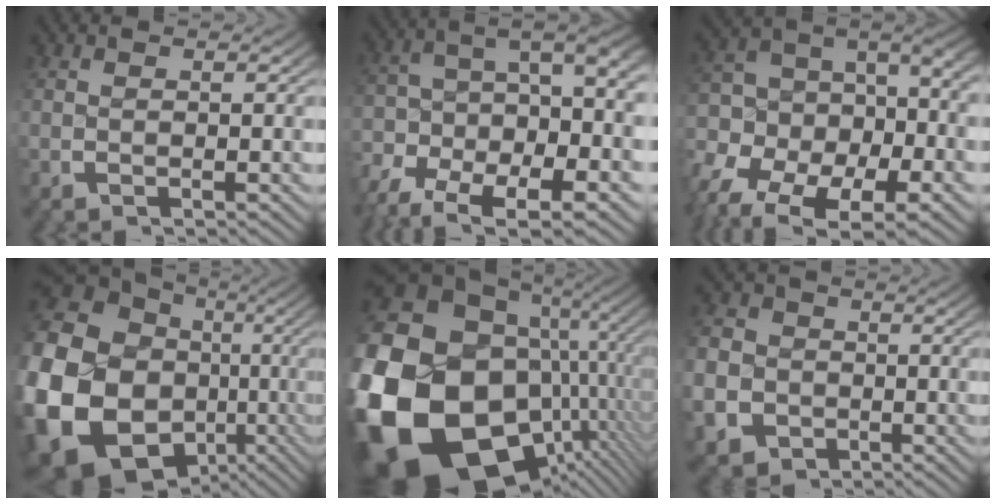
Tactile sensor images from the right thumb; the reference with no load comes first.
{"total": 12.3, "force": [-3.6, 7.6, 9.0], "torque": [-0.148, -0.035, -0.060]}
{"total": 14.8, "force": [-3.7, 10.1, 10.1], "torque": [-0.184, -0.038, -0.051]}
{"total": 22.9, "force": [-4.9, 17.9, 13.3], "torque": [-0.341, -0.107, -0.046]}
{"total": 30.0, "force": [-7.2, 21.8, 19.2], "torque": [-0.390, -0.109, -0.080]}
{"total": 10.8, "force": [-2.9, 9.6, 4.0], "torque": [-0.097, -0.042, -0.047]}